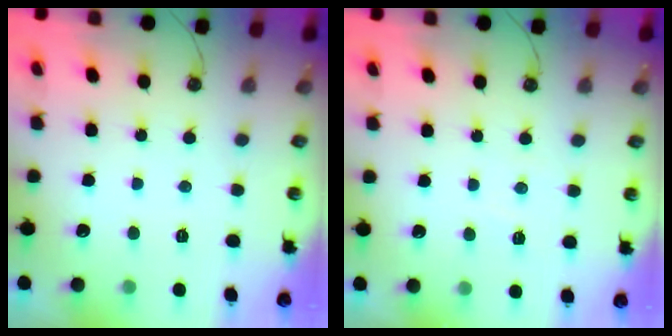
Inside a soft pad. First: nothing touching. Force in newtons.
{"total": 4.7, "press": 4.7, "slide": 0.7}